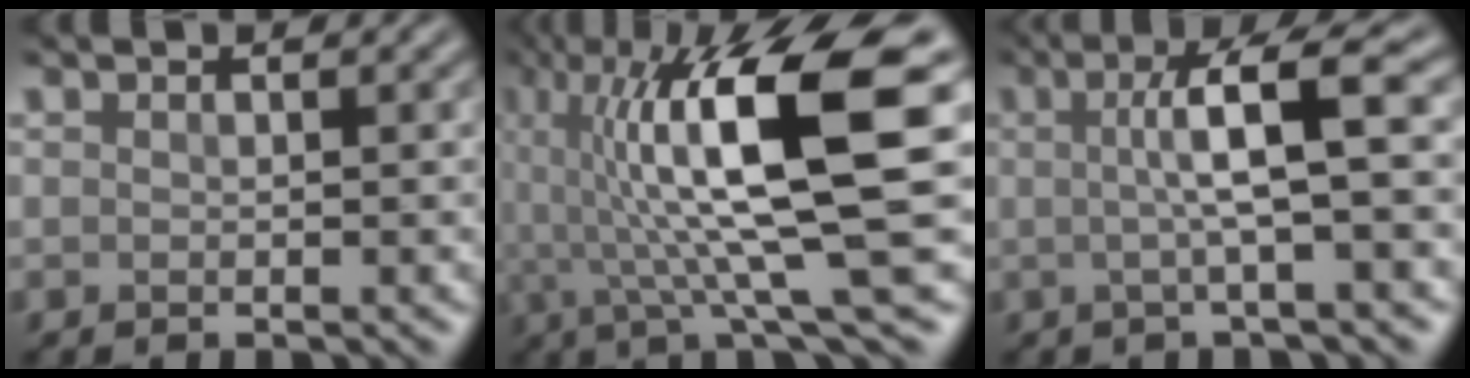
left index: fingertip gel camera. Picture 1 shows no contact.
{"total": 13.6, "force": [2.4, 2.8, 13.1], "torque": [-0.218, 0.012, 0.047]}
{"total": 5.5, "force": [0.5, 0.8, 5.4], "torque": [-0.090, 0.011, 0.005]}